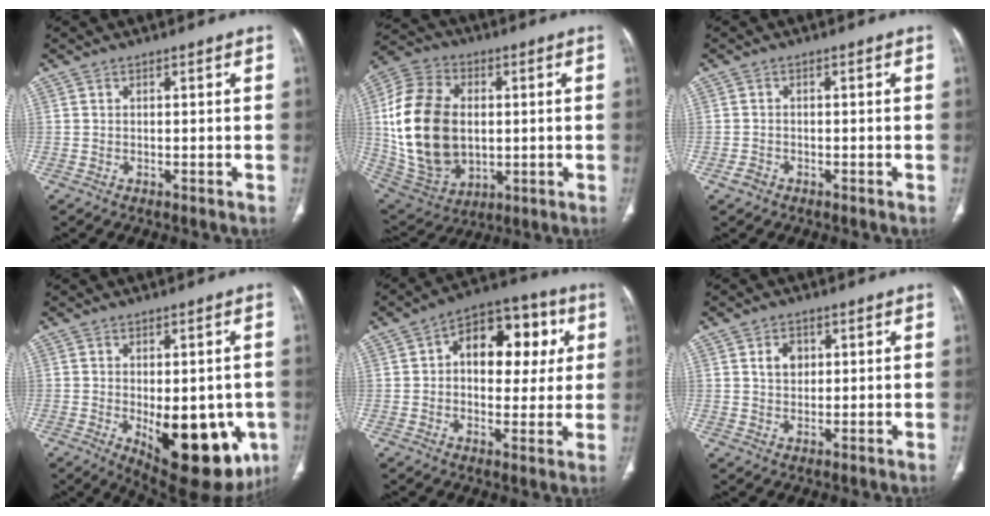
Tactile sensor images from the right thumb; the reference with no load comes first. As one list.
[{"total": 22.6, "force": [1.3, 15.7, 16.3], "torque": [-0.310, -0.001, 0.042]}, {"total": 1.7, "force": [-1.0, 1.2, 0.5], "torque": [-0.012, 0.006, -0.019]}, {"total": 20.0, "force": [-5.7, 9.6, 16.6], "torque": [-0.159, -0.015, -0.049]}, {"total": 15.9, "force": [3.5, 10.1, 11.7], "torque": [-0.109, 0.022, 0.046]}, {"total": 4.0, "force": [1.2, 3.0, 2.3], "torque": [-0.022, -0.004, 0.022]}]